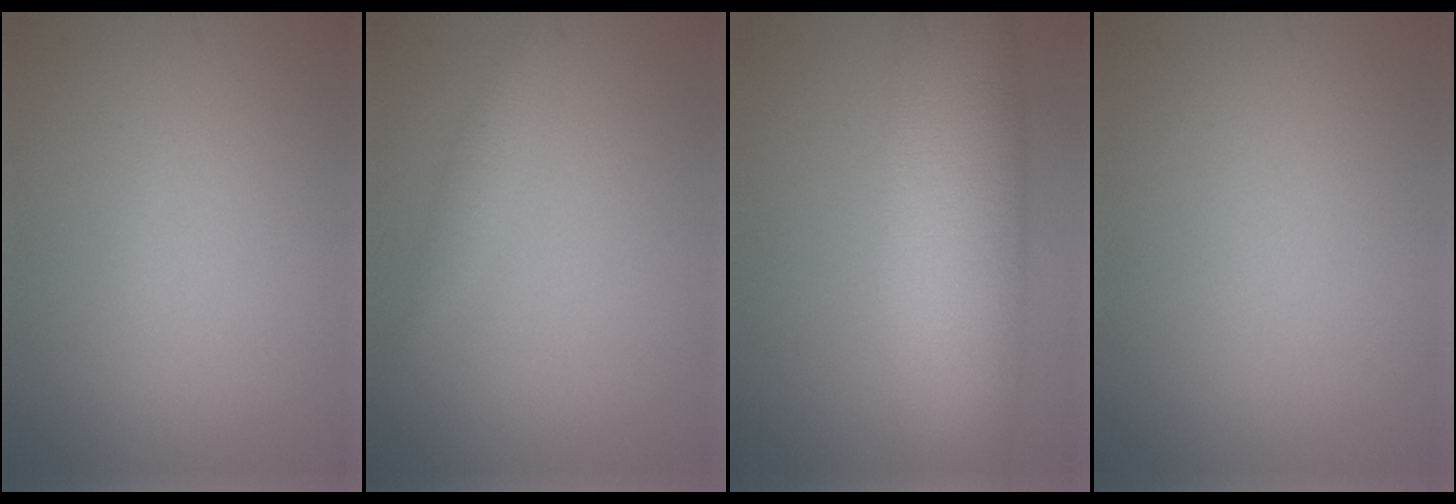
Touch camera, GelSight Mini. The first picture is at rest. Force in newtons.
{"total": 1.1, "press": 1.1, "slide": 0.1}
{"total": 11.1, "press": 11.1, "slide": 0.6}
{"total": 0.0}